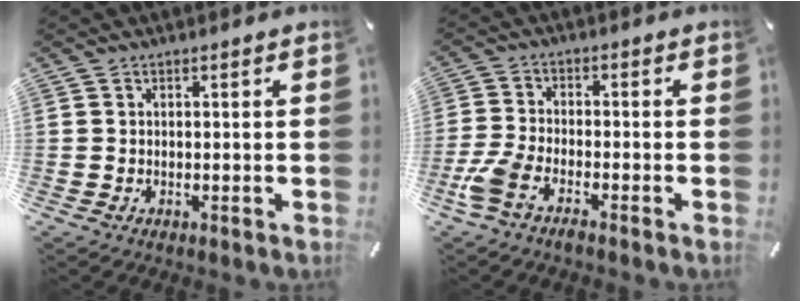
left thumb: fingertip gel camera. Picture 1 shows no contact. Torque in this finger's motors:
{"motor_torque": [-0.17, 0.62, 0.10, 0.08, 0.10]}